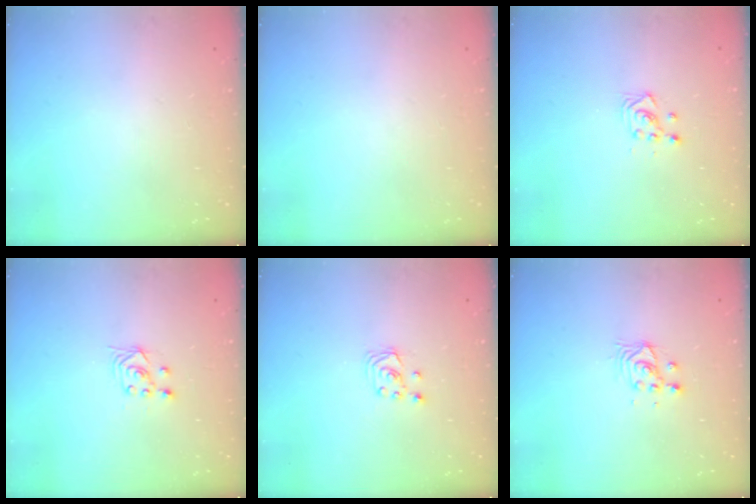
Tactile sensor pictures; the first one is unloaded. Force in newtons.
{"total": 0.0}
{"total": 3.0, "press": 3.0, "slide": 0.5}
{"total": 2.8, "press": 2.4, "slide": 1.4}
{"total": 2.7, "press": 2.7, "slide": 0.3}
{"total": 3.8, "press": 3.8, "slide": 0.3}